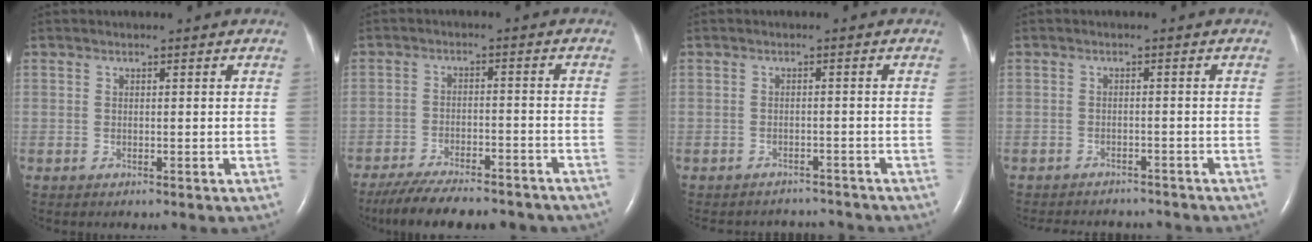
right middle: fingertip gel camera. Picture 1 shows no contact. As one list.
[{"total": 17.2, "force": [-15.0, 3.9, 7.6], "torque": [-0.142, -0.015, -0.209]}, {"total": 6.2, "force": [-6.1, 1.4, 0.0], "torque": [-0.002, 0.008, -0.075]}, {"total": 8.6, "force": [-8.0, 2.5, 1.8], "torque": [-0.034, 0.001, -0.098]}]